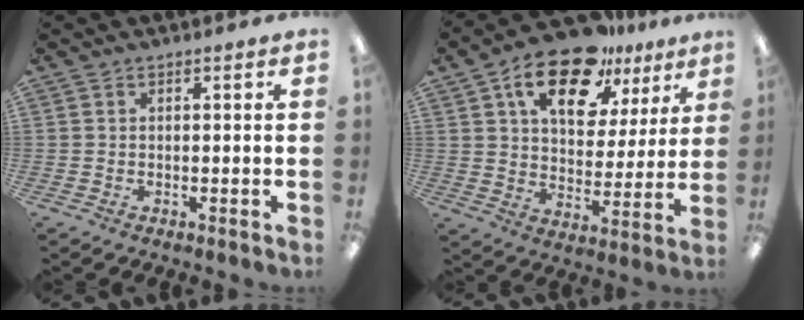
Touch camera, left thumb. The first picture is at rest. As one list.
[{"total": 17.6, "force": [11.5, 8.9, 9.9], "torque": [-0.164, -0.053, 0.200]}]